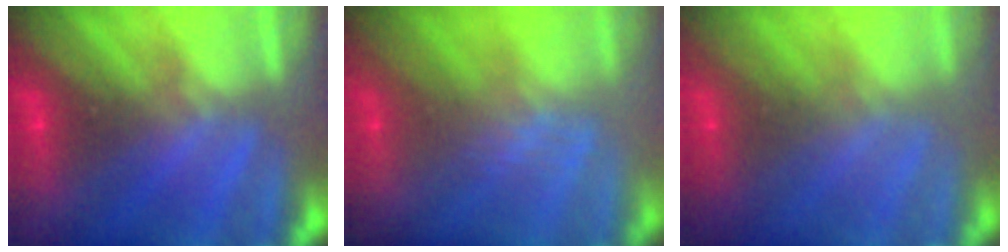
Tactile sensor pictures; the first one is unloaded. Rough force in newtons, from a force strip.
{"total": 2.4}
{"total": 7.2}